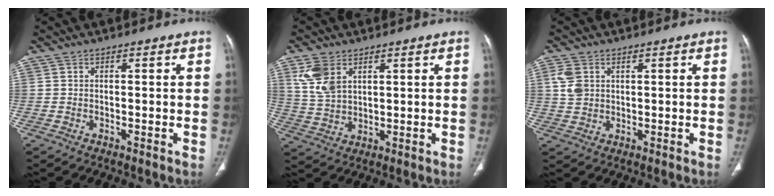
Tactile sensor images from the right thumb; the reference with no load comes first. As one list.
[{"total": 7.4, "force": [3.7, 4.4, 4.7], "torque": [-0.091, -0.008, 0.086]}, {"total": 4.5, "force": [1.6, 3.3, 2.6], "torque": [-0.050, -0.003, 0.036]}]